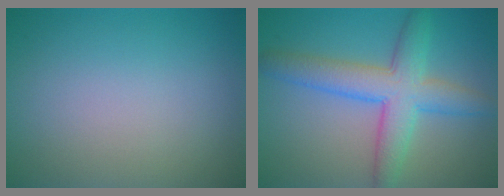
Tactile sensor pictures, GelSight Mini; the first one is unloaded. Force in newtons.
{"total": 6.2, "press": 6.2, "slide": 0.2}